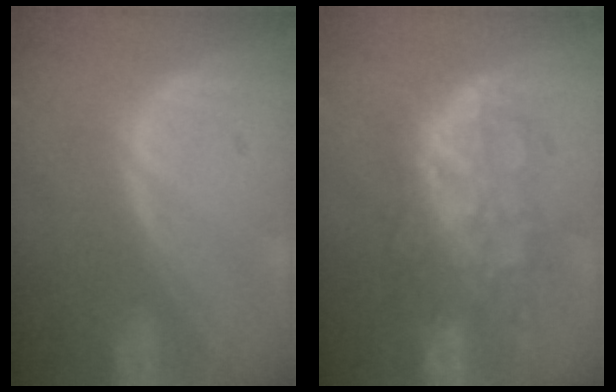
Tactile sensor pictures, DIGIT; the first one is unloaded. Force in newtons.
{"total": 8.3, "press": 8.3, "slide": 0.2}